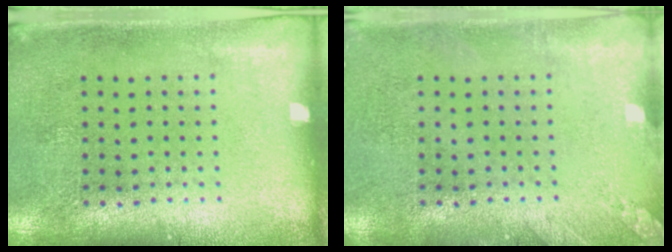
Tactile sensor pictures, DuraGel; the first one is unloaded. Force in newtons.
{"total": 1.3, "press": 1.3, "slide": 0.2}